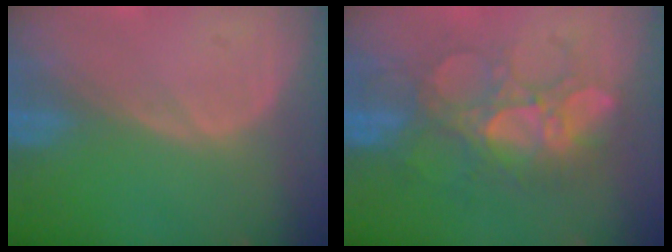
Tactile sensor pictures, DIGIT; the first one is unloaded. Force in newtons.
{"total": 8.9, "press": 8.8, "slide": 1.4}